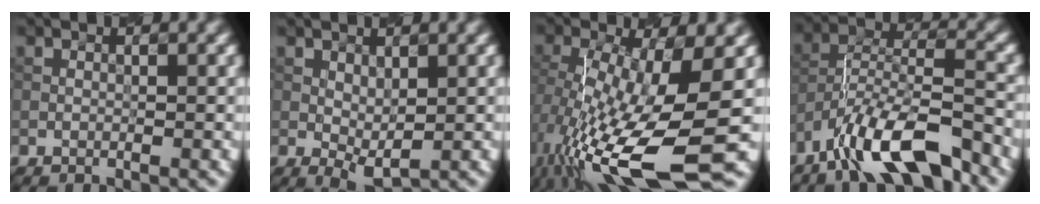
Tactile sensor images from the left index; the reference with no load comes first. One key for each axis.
{"total": 2.1, "fx": 0.6, "fy": 1.0, "fz": 1.7, "tx": -0.027, "ty": -0.003, "tz": 0.016}
{"total": 13.6, "fx": -4.4, "fy": 3.9, "fz": 12.3, "tx": -0.241, "ty": -0.018, "tz": -0.072}
{"total": 9.1, "fx": -6.6, "fy": 2.5, "fz": 5.7, "tx": -0.099, "ty": 0.005, "tz": -0.126}